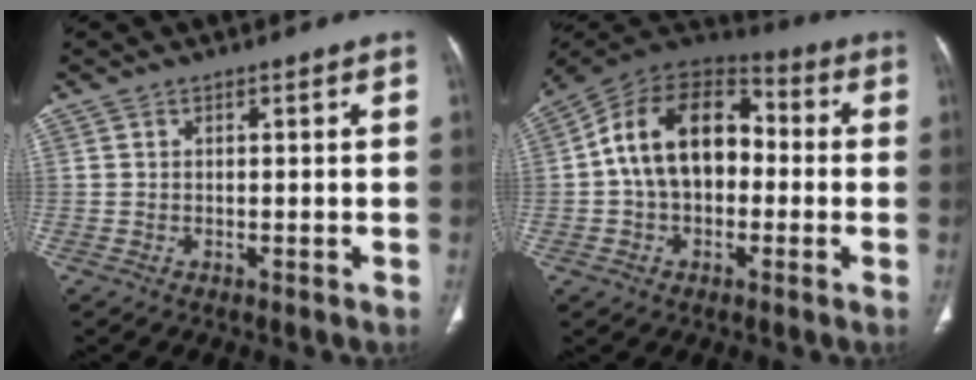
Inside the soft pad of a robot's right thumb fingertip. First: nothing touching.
{"total": 17.3, "force": [0.3, 11.7, 12.7], "torque": [-0.189, 0.043, -0.007]}